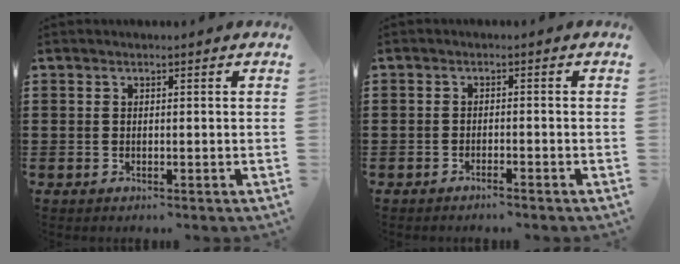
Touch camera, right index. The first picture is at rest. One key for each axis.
{"total": 1.3, "fx": -1.3, "fy": -0.2, "fz": 0.2, "tx": -0.005, "ty": 0.000, "tz": -0.025}